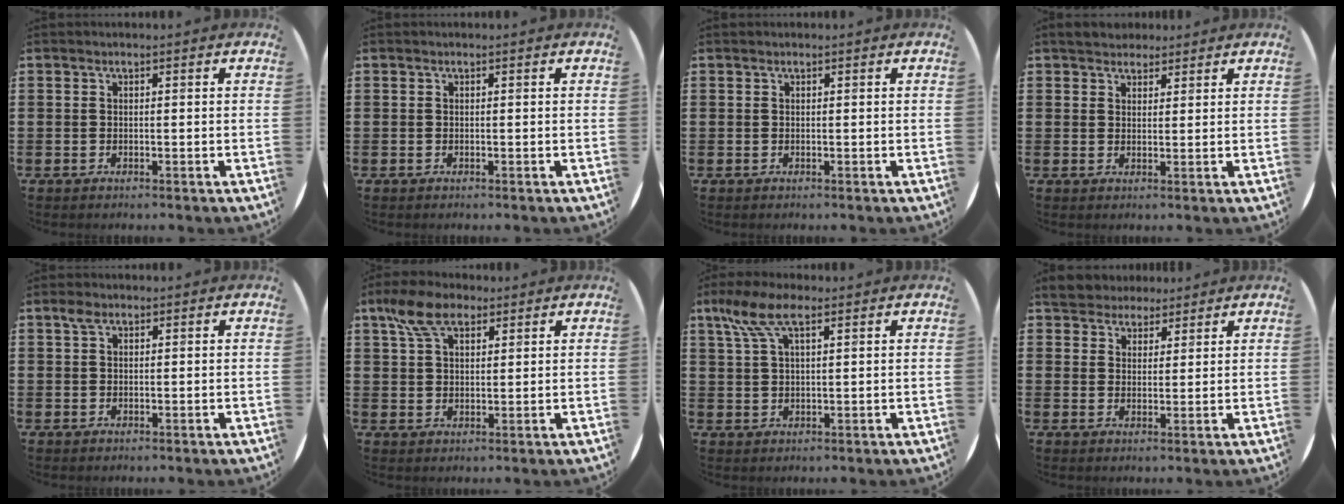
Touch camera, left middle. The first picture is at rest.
{"total": 0.0}
{"total": 0.0}
{"total": 2.7, "force": [2.5, 0.9, 0.0], "torque": [0.005, -0.001, 0.047]}
{"total": 1.5, "force": [0.9, 0.9, 0.8], "torque": [-0.010, 0.002, 0.015]}
{"total": 6.6, "force": [4.3, 3.4, 3.6], "torque": [-0.076, 0.004, 0.079]}
{"total": 6.5, "force": [3.7, 2.3, 4.8], "torque": [-0.105, 0.007, 0.066]}
{"total": 4.9, "force": [4.6, 1.8, 0.4], "torque": [-0.025, -0.003, 0.088]}